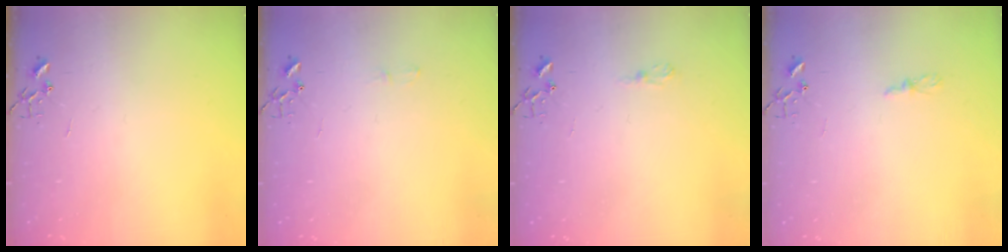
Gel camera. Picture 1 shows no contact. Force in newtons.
{"total": 4.5, "press": 4.5, "slide": 0.4}
{"total": 6.5, "press": 6.5, "slide": 0.6}
{"total": 4.4, "press": 4.3, "slide": 0.5}